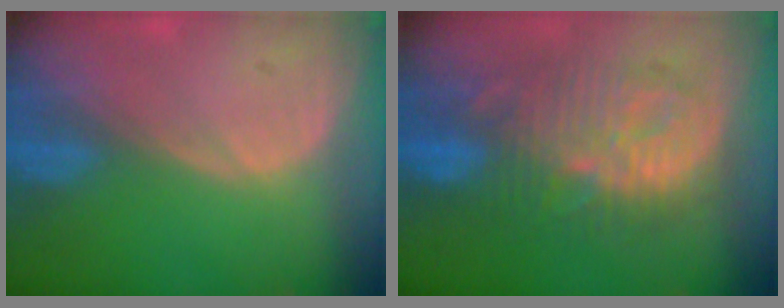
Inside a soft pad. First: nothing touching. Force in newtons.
{"total": 10.6, "press": 10.6, "slide": 0.3}